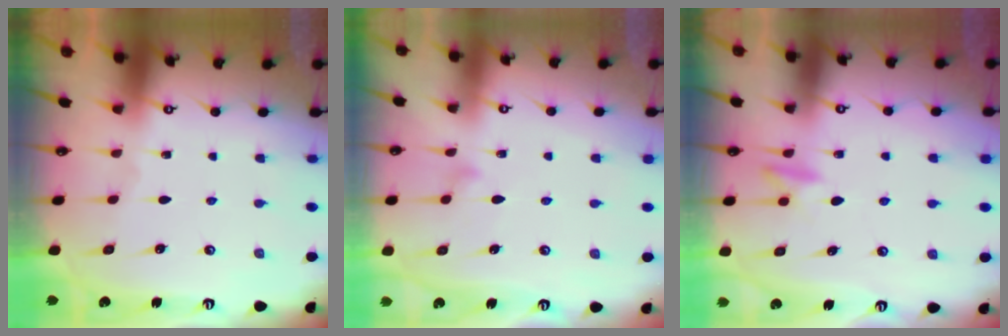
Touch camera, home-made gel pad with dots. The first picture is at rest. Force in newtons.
{"total": 8.6, "press": 8.6, "slide": 0.6}
{"total": 7.8, "press": 7.7, "slide": 1.4}